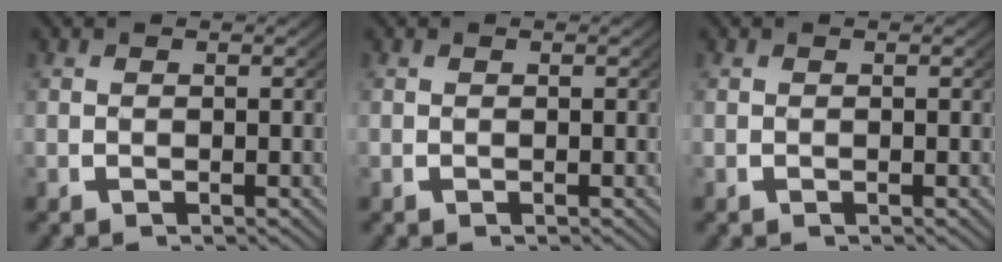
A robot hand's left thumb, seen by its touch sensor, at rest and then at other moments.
{"total": 0.0}
{"total": 0.0}